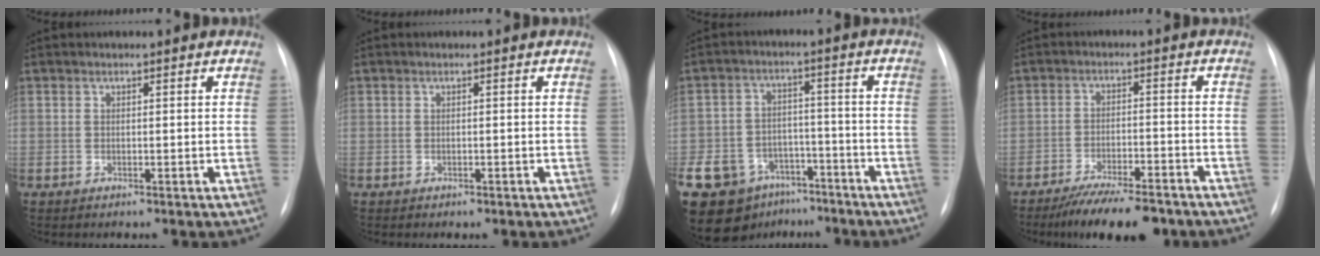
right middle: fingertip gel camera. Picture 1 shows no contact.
{"total": 0.6, "force": [-0.3, 0.5, 0.1], "torque": [-0.007, 0.002, -0.002]}
{"total": 19.7, "force": [-11.9, 13.5, 8.0], "torque": [-0.220, 0.012, -0.179]}
{"total": 11.5, "force": [-9.3, 2.7, 6.3], "torque": [-0.096, -0.014, -0.143]}